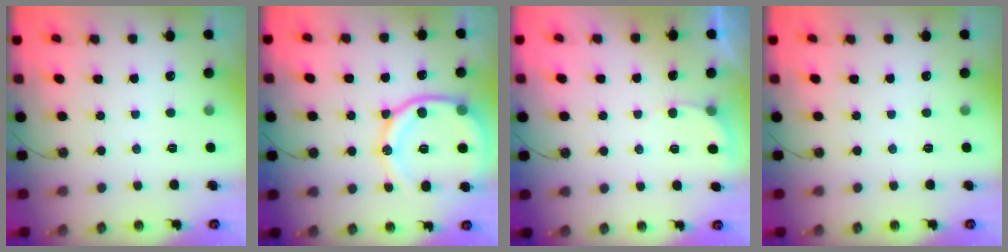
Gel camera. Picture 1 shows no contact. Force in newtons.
{"total": 16.4, "press": 16.3, "slide": 1.9}
{"total": 2.7, "press": 2.7, "slide": 0.2}
{"total": 0.0}